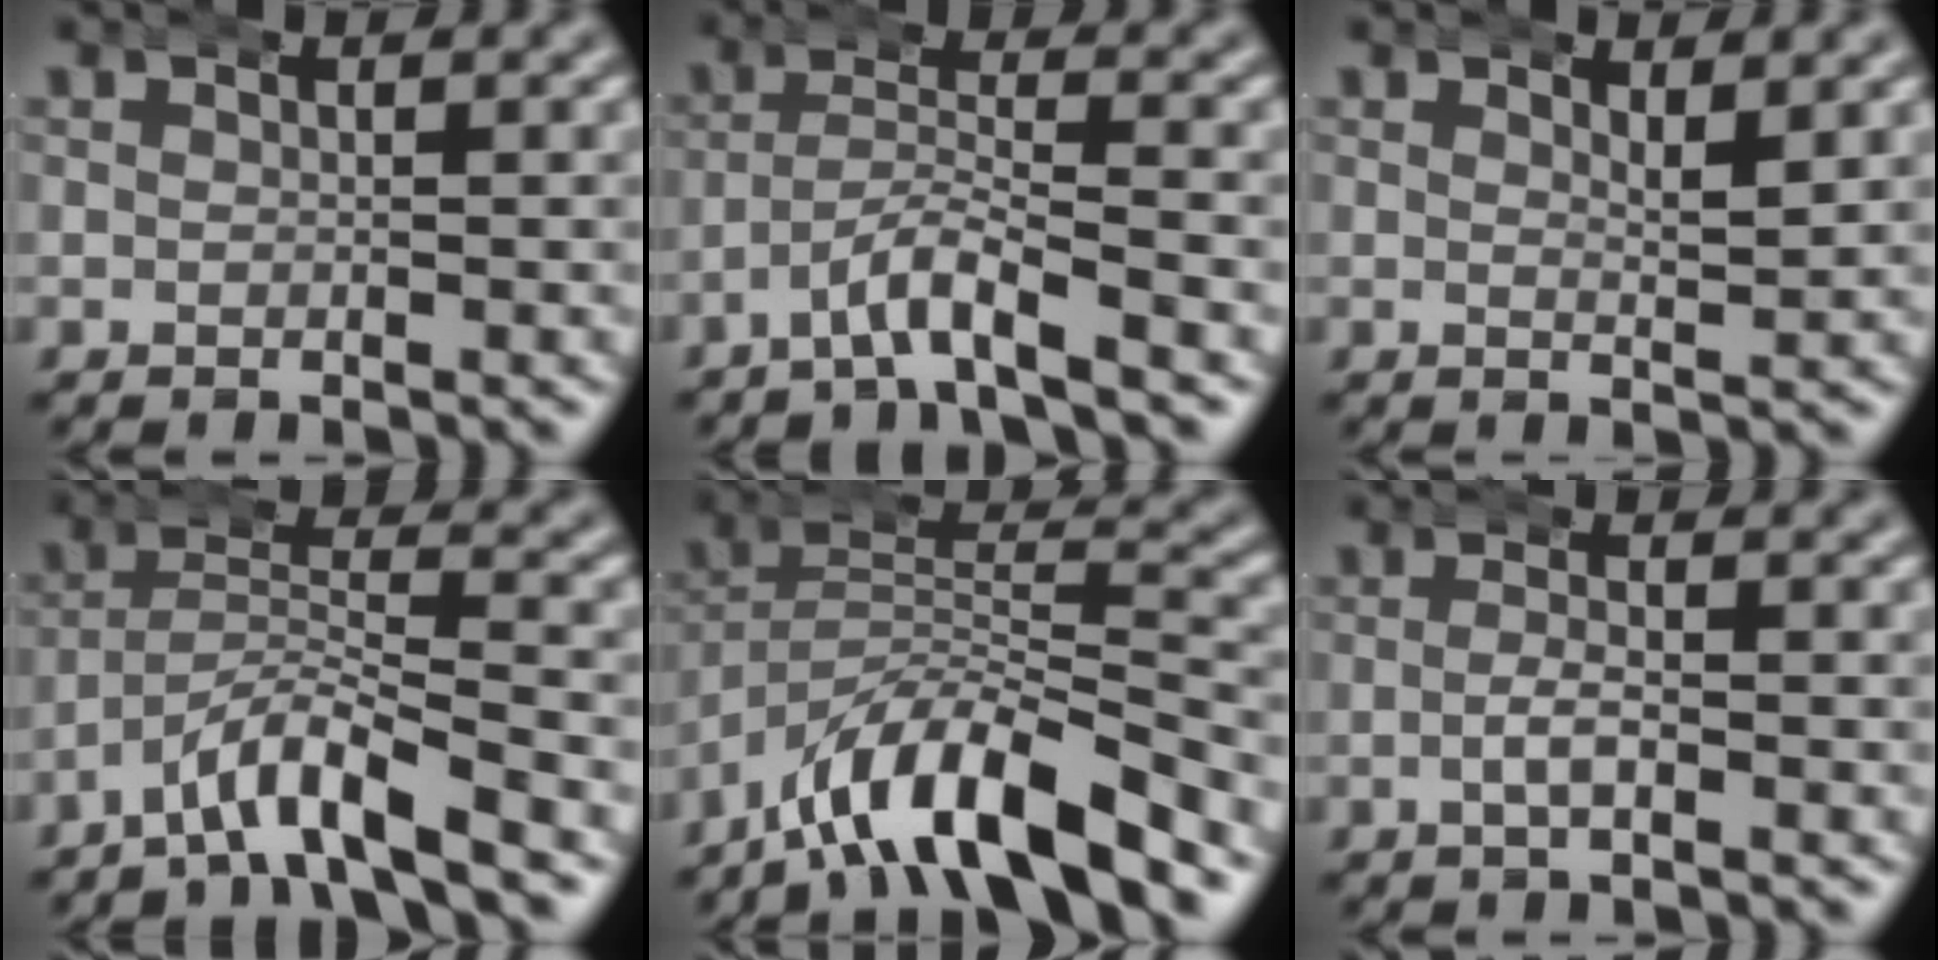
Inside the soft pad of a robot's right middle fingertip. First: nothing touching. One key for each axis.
{"total": 3.6, "fx": -2.7, "fy": 0.1, "fz": 2.4, "tx": -0.042, "ty": 0.005, "tz": -0.051}
{"total": 1.6, "fx": 1.2, "fy": 0.1, "fz": 1.1, "tx": -0.019, "ty": -0.008, "tz": 0.020}
{"total": 5.3, "fx": -4.1, "fy": 1.4, "fz": 3.1, "tx": -0.052, "ty": 0.000, "tz": -0.073}
{"total": 10.2, "fx": -5.6, "fy": 5.2, "fz": 6.7, "tx": -0.111, "ty": -0.024, "tz": -0.089}
{"total": 1.9, "fx": -1.0, "fy": 0.3, "fz": 1.6, "tx": -0.024, "ty": 0.002, "tz": -0.020}